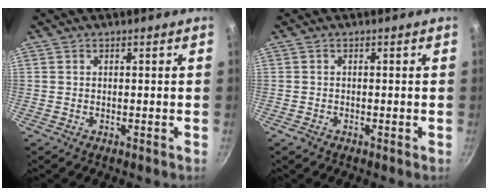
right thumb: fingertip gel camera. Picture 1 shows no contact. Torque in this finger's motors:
{"motor_torque": [0.23, 0.03, 0.14, -0.04, 0.04]}